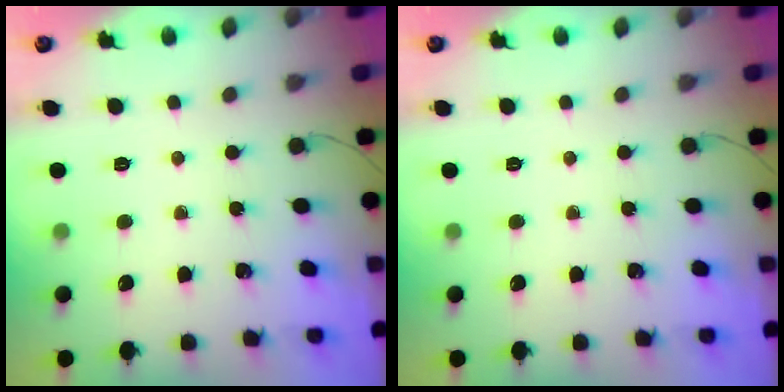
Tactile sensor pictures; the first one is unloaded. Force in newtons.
{"total": 0.0}